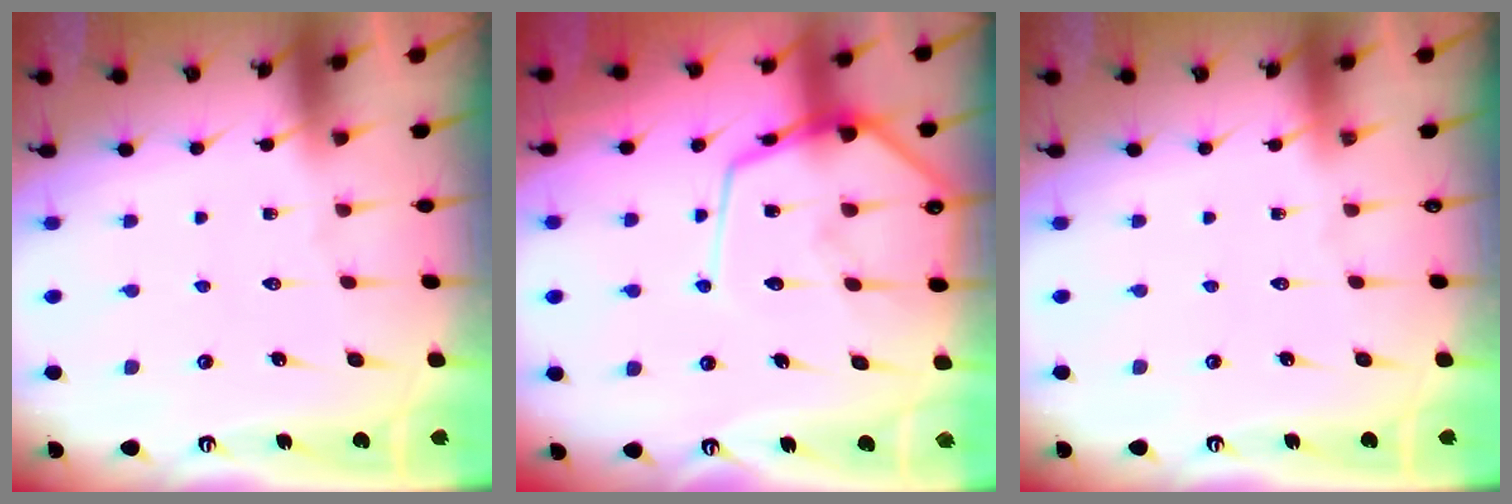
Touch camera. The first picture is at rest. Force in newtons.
{"total": 14.1, "press": 14.1, "slide": 1.2}
{"total": 0.0}